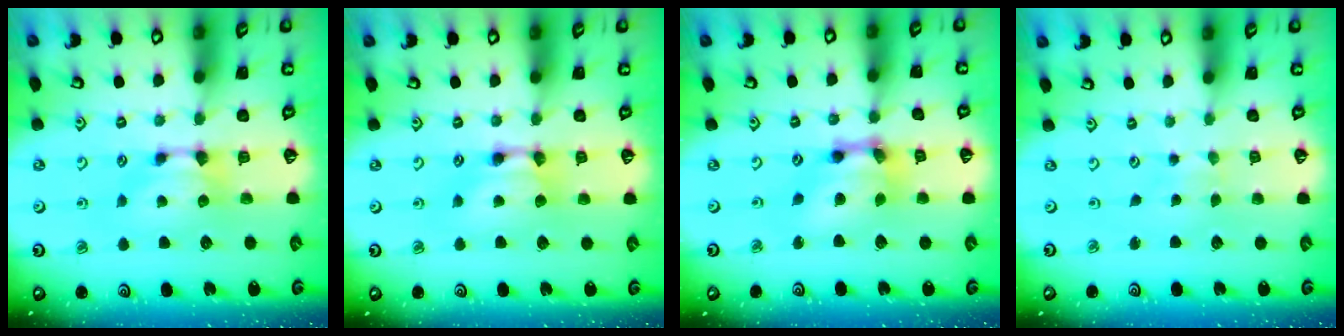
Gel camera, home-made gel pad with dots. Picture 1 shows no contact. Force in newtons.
{"total": 2.0, "press": 2.0, "slide": 0.1}
{"total": 7.5, "press": 6.9, "slide": 2.9}
{"total": 3.4, "press": 3.4, "slide": 0.1}